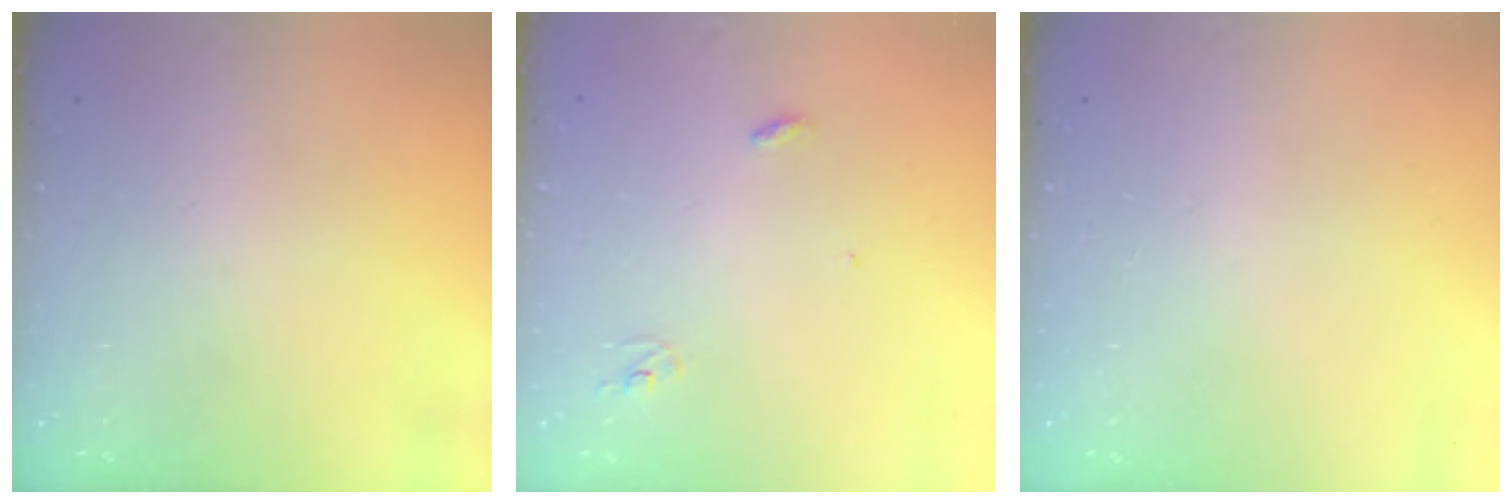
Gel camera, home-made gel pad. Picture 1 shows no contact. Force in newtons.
{"total": 2.9, "press": 2.9, "slide": 0.2}
{"total": 0.0}